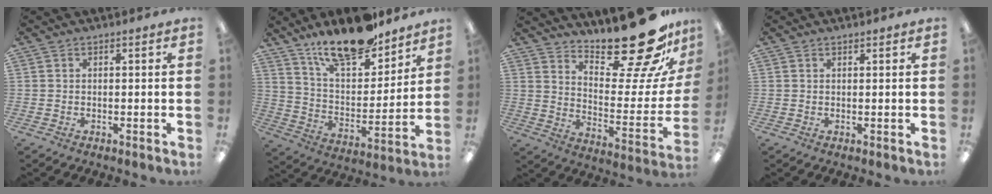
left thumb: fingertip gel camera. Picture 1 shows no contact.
{"total": 17.9, "force": [14.8, 5.7, 8.2], "torque": [-0.141, -0.098, 0.258]}
{"total": 24.9, "force": [19.9, 6.4, 13.5], "torque": [-0.161, -0.153, 0.316]}
{"total": 0.6, "force": [0.5, 0.1, 0.1], "torque": [0.005, -0.001, 0.008]}